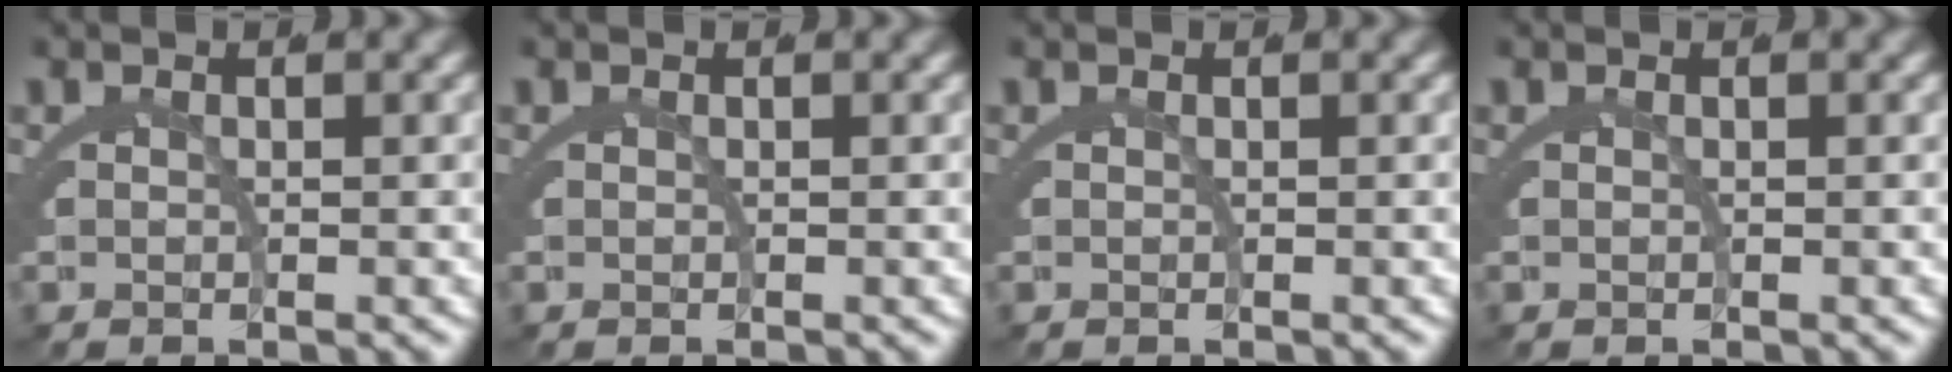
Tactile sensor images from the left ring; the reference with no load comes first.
{"total": 0.0}
{"total": 0.0}
{"total": 0.0}